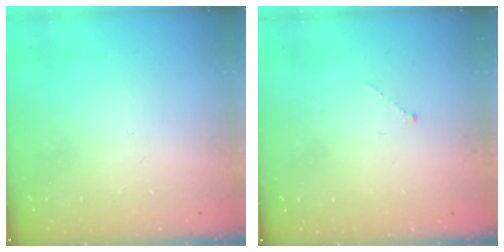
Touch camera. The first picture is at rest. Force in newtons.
{"total": 0.0}